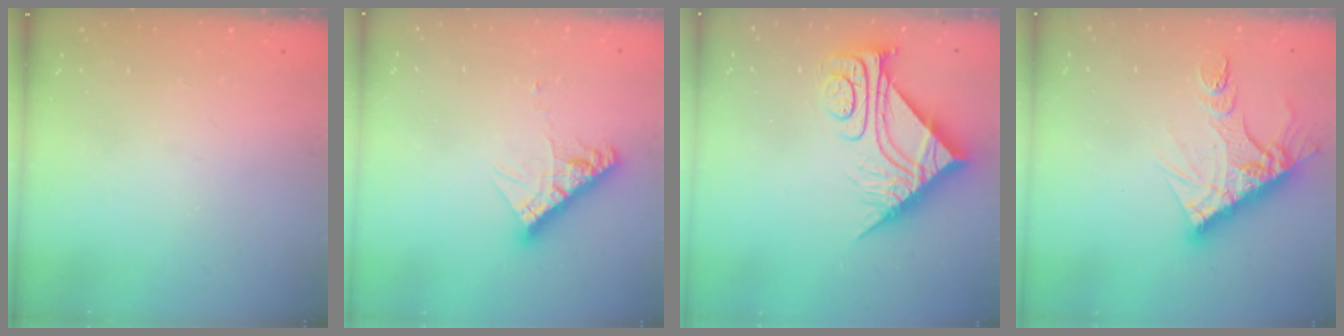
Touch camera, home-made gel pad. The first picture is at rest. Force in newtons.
{"total": 9.5, "press": 9.4, "slide": 0.8}
{"total": 10.4, "press": 10.4, "slide": 1.1}
{"total": 13.5, "press": 13.4, "slide": 1.2}